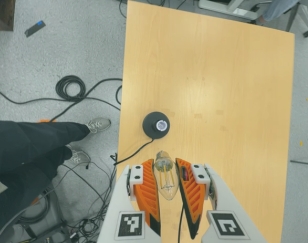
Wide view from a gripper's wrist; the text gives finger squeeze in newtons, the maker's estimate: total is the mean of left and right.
{"total": 21.3, "left": 24.1, "right": 18.4}